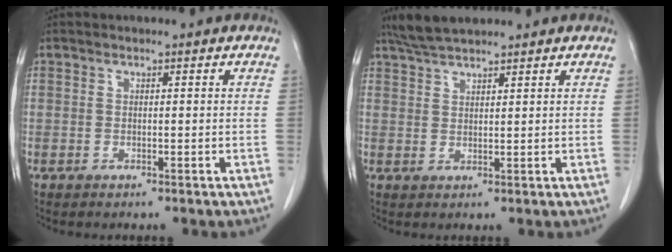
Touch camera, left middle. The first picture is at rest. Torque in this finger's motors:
{"motor_torque": [0.16, -0.14, 0.03, 0.01]}